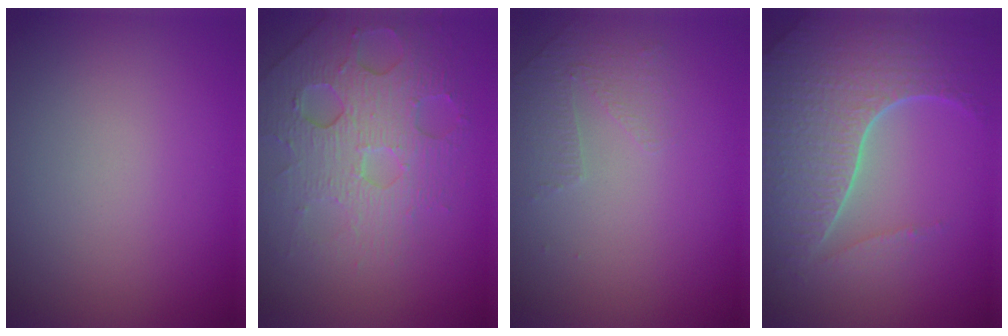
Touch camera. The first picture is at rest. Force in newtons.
{"total": 6.2, "press": 4.7, "slide": 4.1}
{"total": 1.4, "press": 0.8, "slide": 1.1}
{"total": 7.4, "press": 5.3, "slide": 5.2}